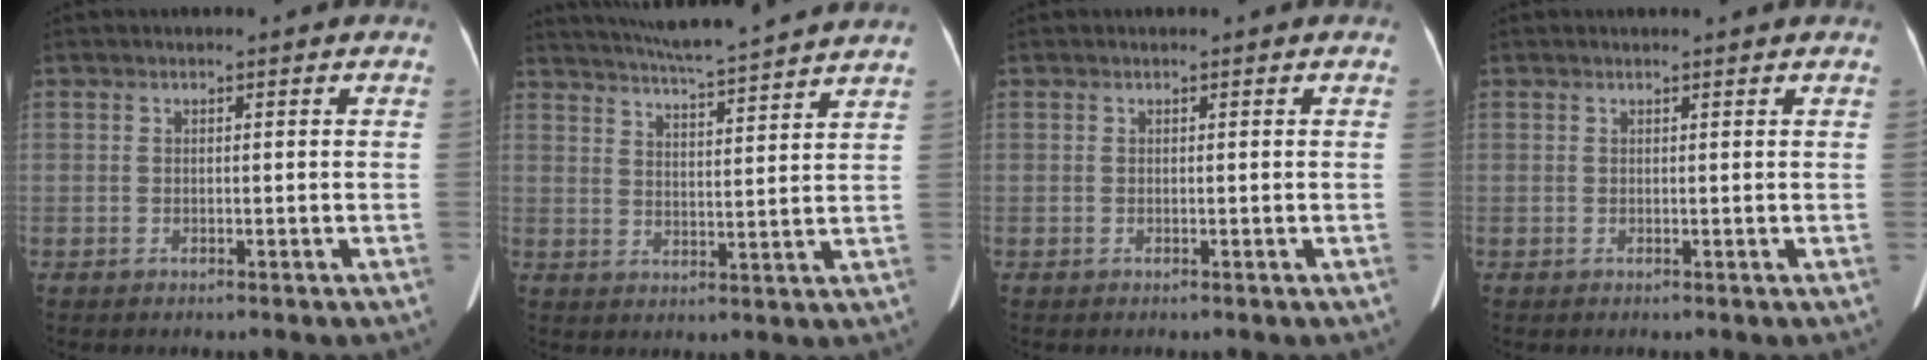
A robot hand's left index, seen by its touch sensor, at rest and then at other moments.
{"total": 15.8, "force": [14.4, -0.8, 6.4], "torque": [-0.117, 0.000, 0.200]}
{"total": 0.0}
{"total": 1.2, "force": [1.1, -0.2, 0.4], "torque": [-0.011, 0.004, 0.017]}